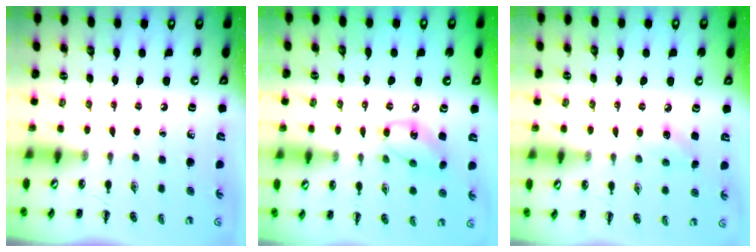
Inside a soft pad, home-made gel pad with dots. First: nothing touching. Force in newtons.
{"total": 10.5, "press": 10.5, "slide": 1.0}
{"total": 7.4, "press": 7.2, "slide": 1.6}